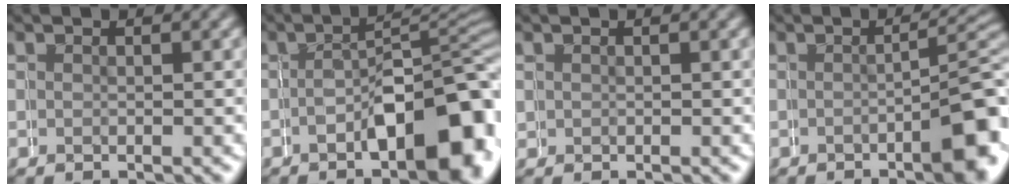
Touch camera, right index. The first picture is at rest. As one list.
[{"total": 8.6, "force": [-3.3, 4.2, 6.7], "torque": [-0.059, 0.012, -0.054]}, {"total": 1.4, "force": [0.5, 1.3, 0.1], "torque": [-0.010, -0.006, 0.011]}, {"total": 5.6, "force": [-2.8, 0.9, 4.7], "torque": [-0.040, 0.007, -0.042]}]